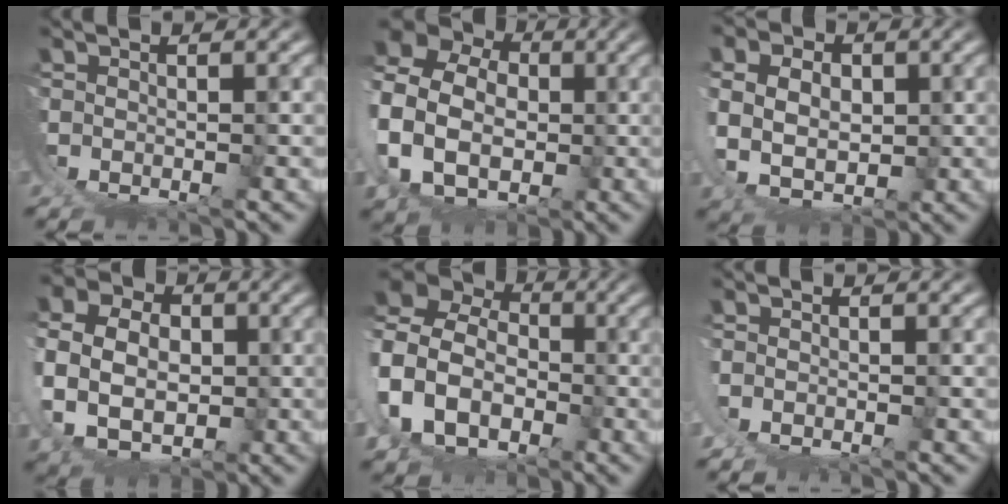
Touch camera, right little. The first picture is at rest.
{"total": 11.6, "force": [2.7, 9.1, 6.8], "torque": [-0.151, -0.022, 0.047]}
{"total": 6.2, "force": [2.2, 4.0, 4.1], "torque": [-0.084, -0.022, 0.054]}
{"total": 11.0, "force": [2.8, 8.0, 7.0], "torque": [-0.139, -0.022, 0.054]}
{"total": 11.2, "force": [2.2, 9.4, 5.6], "torque": [-0.159, -0.026, 0.036]}
{"total": 1.5, "force": [0.4, 1.3, 0.6], "torque": [-0.023, -0.002, 0.006]}